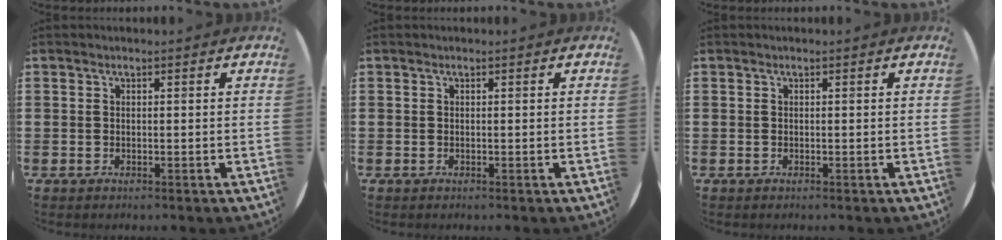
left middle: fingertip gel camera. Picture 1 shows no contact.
{"total": 0.0}
{"total": 0.0}